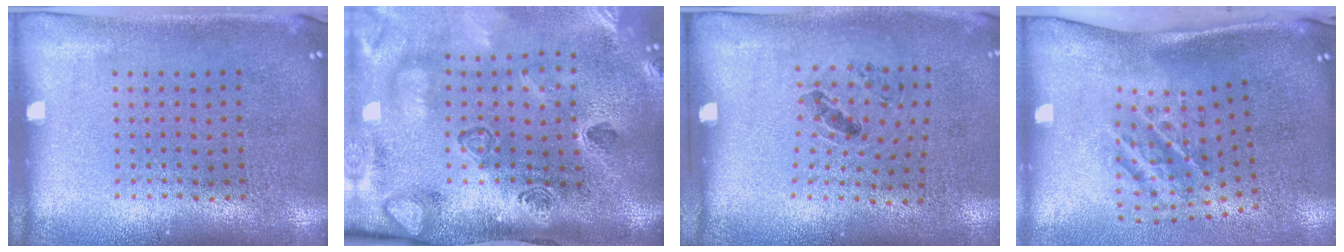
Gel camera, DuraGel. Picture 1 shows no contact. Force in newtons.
{"total": 4.6, "press": 3.2, "slide": 3.3}
{"total": 1.1, "press": 0.7, "slide": 0.9}
{"total": 2.4, "press": 1.4, "slide": 2.0}